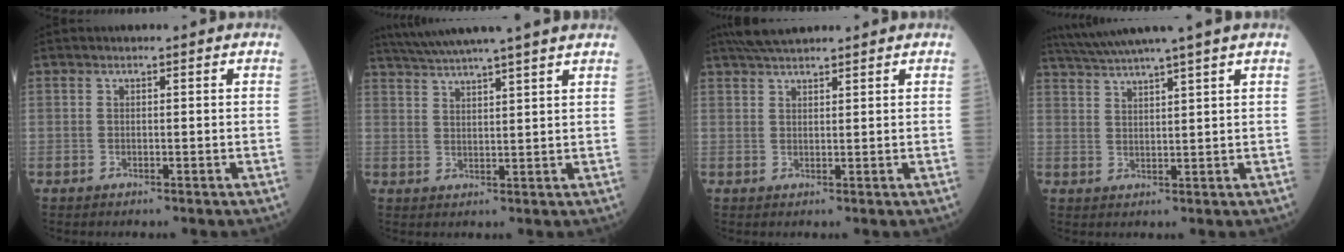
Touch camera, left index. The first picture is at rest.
{"total": 12.4, "force": [10.9, -1.4, 5.8], "torque": [-0.104, 0.019, 0.155]}
{"total": 5.2, "force": [4.6, 0.7, 2.3], "torque": [-0.041, 0.031, 0.086]}
{"total": 8.8, "force": [7.5, -2.1, 4.1], "torque": [-0.072, 0.017, 0.121]}